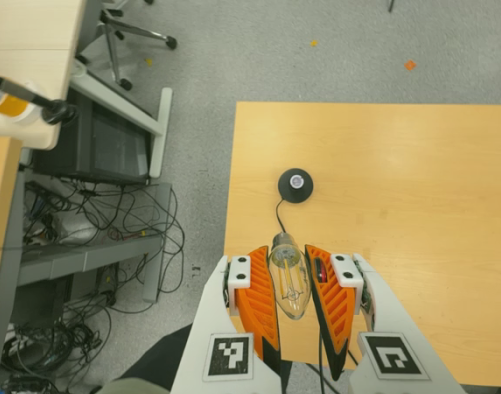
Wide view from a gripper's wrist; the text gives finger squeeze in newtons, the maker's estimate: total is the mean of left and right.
{"total": 19.7, "left": 21.1, "right": 18.2}